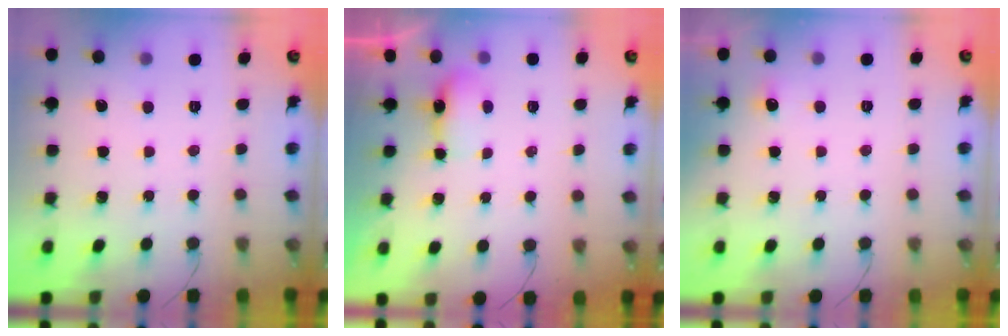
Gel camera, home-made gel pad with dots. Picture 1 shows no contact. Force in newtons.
{"total": 8.3, "press": 4.8, "slide": 6.8}
{"total": 3.4, "press": 3.0, "slide": 1.5}